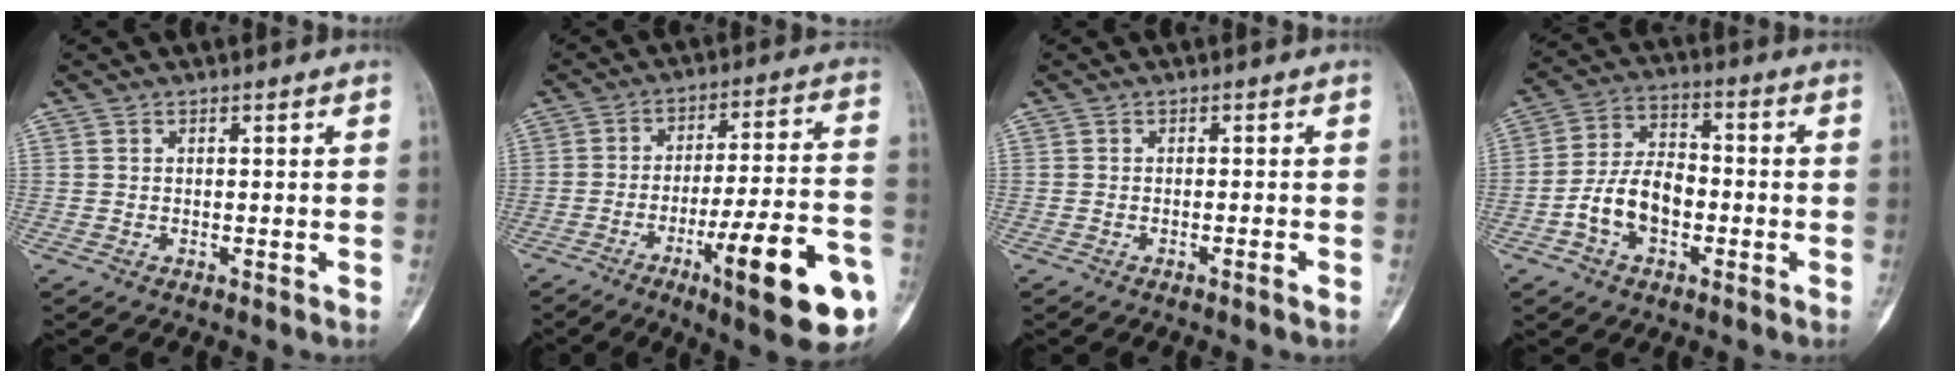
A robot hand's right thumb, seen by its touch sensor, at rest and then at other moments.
{"total": 20.3, "force": [-8.7, 3.7, 17.9], "torque": [-0.238, 0.034, -0.123]}
{"total": 1.1, "force": [-0.7, -0.1, 0.8], "torque": [-0.018, 0.000, -0.011]}
{"total": 10.3, "force": [-3.0, 6.6, 7.3], "torque": [-0.125, 0.035, -0.061]}